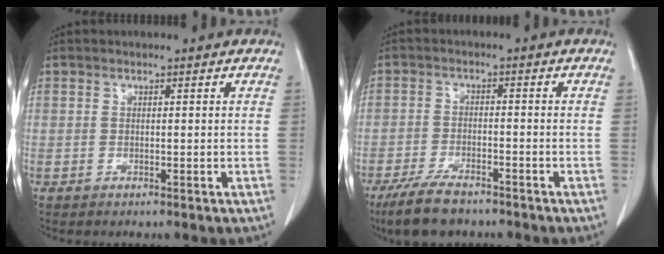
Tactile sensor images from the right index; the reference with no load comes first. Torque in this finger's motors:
{"motor_torque": [-0.13, -0.10, -0.18, -0.09]}